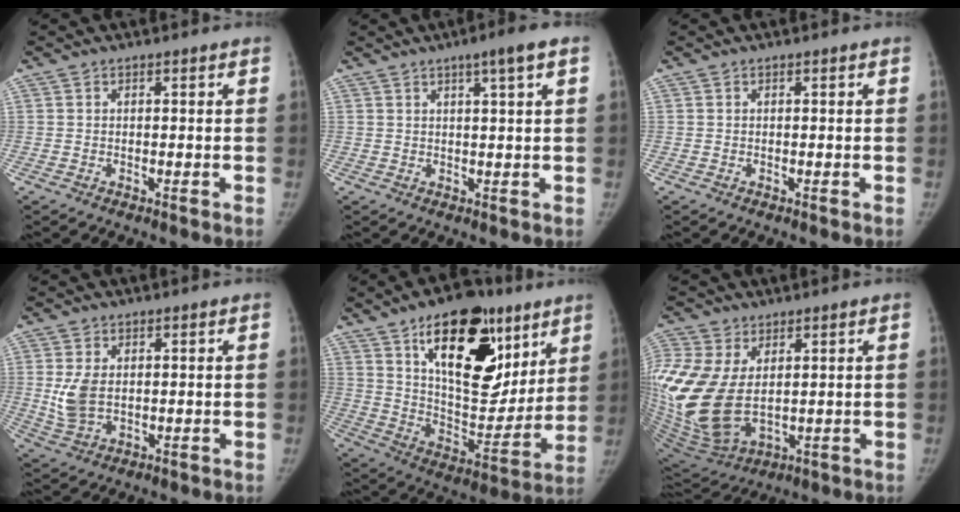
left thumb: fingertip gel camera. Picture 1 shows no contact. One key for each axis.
{"total": 4.7, "fx": 2.4, "fy": 0.1, "fz": 4.1, "tx": -0.062, "ty": -0.001, "tz": 0.035}
{"total": 0.0}
{"total": 6.2, "fx": 0.7, "fy": 4.0, "fz": 4.6, "tx": -0.093, "ty": -0.007, "tz": 0.025}
{"total": 26.3, "fx": 13.2, "fy": 13.4, "fz": 18.4, "tx": -0.228, "ty": -0.041, "tz": 0.213}
{"total": 18.9, "fx": 2.4, "fy": 11.9, "fz": 14.5, "tx": -0.341, "ty": -0.028, "tz": 0.066}